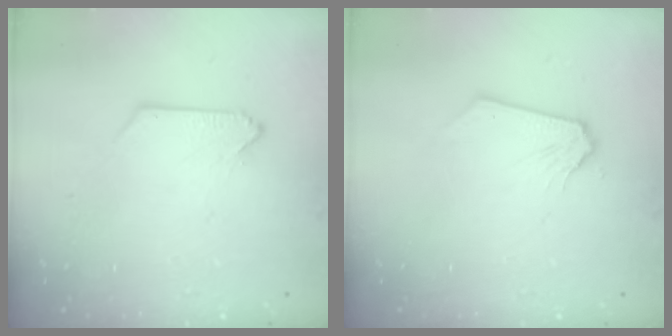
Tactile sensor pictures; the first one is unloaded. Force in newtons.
{"total": 0.0}